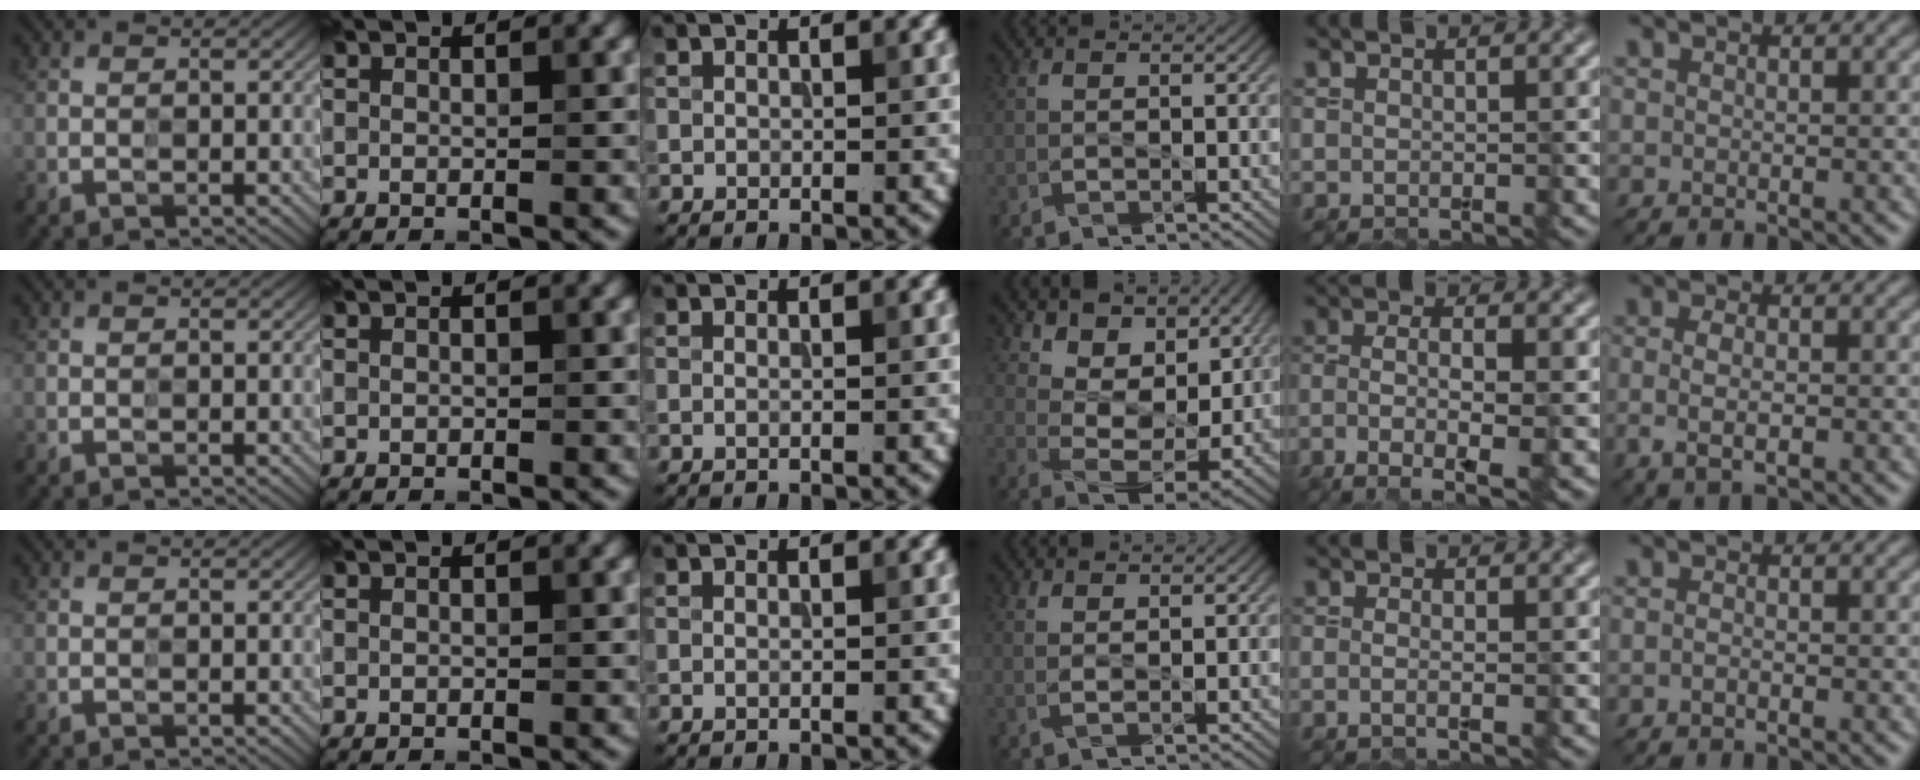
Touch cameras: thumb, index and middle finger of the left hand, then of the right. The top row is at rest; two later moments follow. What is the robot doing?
{"motion": "wipe", "object": "paper plate"}